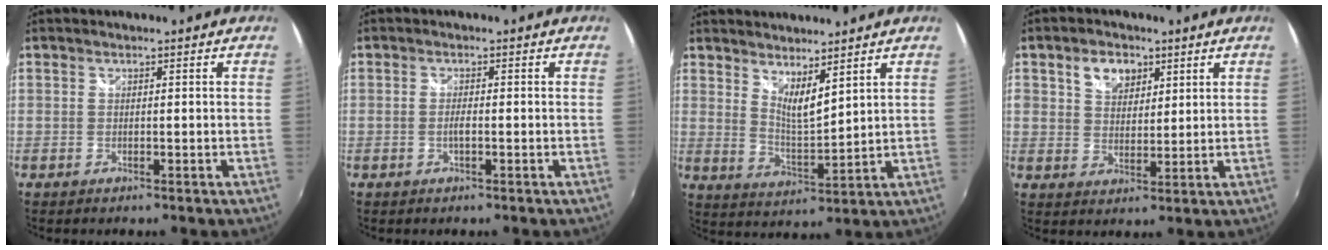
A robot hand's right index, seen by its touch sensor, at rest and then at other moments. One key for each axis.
{"total": 1.4, "fx": -0.4, "fy": 0.3, "fz": 1.3, "tx": -0.027, "ty": 0.002, "tz": -0.008}
{"total": 6.5, "fx": 5.1, "fy": 1.2, "fz": 3.9, "tx": -0.060, "ty": -0.011, "tz": 0.088}
{"total": 6.3, "fx": 3.3, "fy": 4.4, "fz": 3.1, "tx": -0.048, "ty": 0.015, "tz": 0.061}